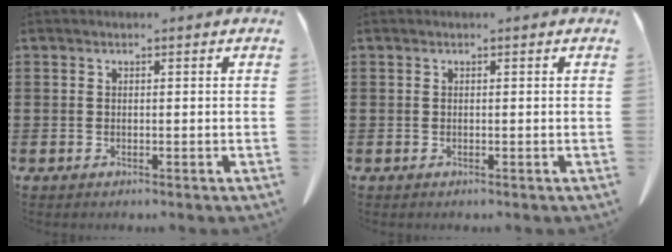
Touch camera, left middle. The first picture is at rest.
{"total": 0.0}